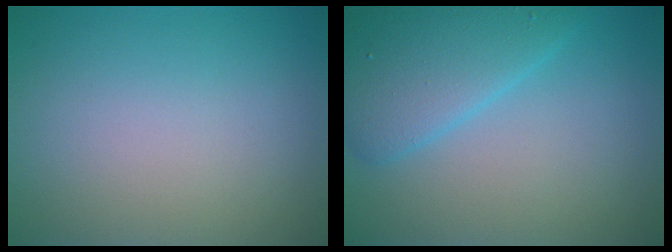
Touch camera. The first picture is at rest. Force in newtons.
{"total": 4.8, "press": 4.8, "slide": 0.1}